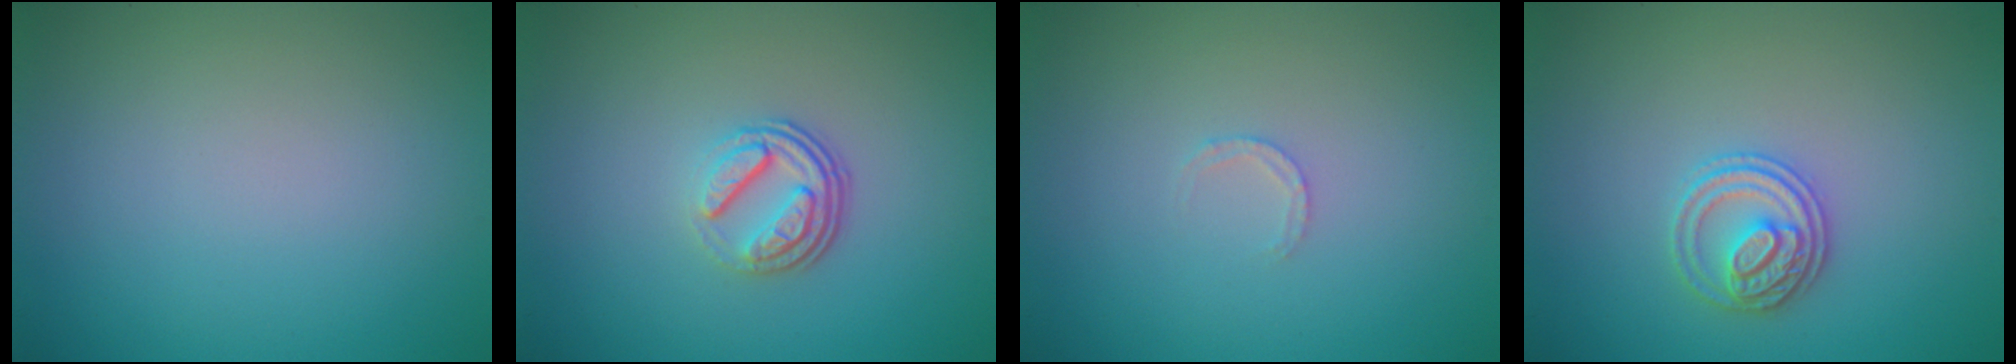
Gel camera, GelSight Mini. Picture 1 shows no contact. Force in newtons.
{"total": 3.7, "press": 2.5, "slide": 2.7}
{"total": 0.9, "press": 0.9, "slide": 0.2}
{"total": 2.7, "press": 2.6, "slide": 0.5}